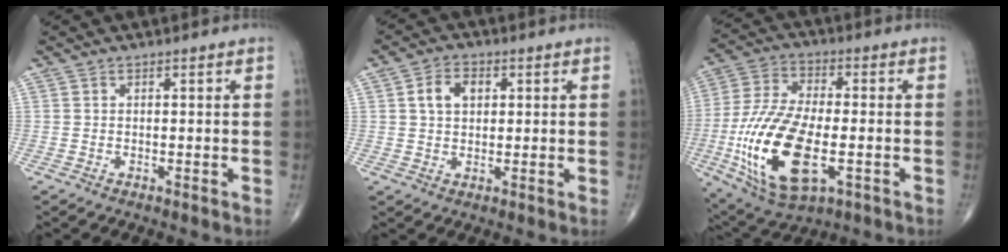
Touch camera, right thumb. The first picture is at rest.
{"total": 5.4, "force": [1.4, 3.8, 3.6], "torque": [-0.050, 0.006, 0.022]}
{"total": 20.8, "force": [-4.8, 9.4, 17.9], "torque": [-0.369, 0.002, -0.076]}